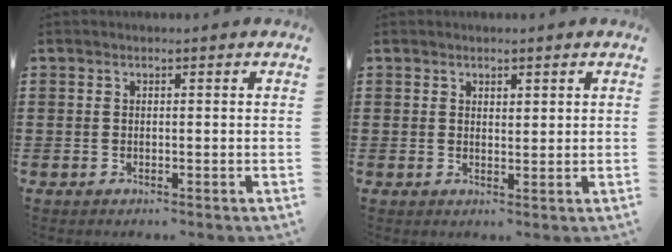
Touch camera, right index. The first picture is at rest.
{"total": 1.3, "force": [1.1, 0.6, 0.2], "torque": [-0.005, 0.002, 0.021]}